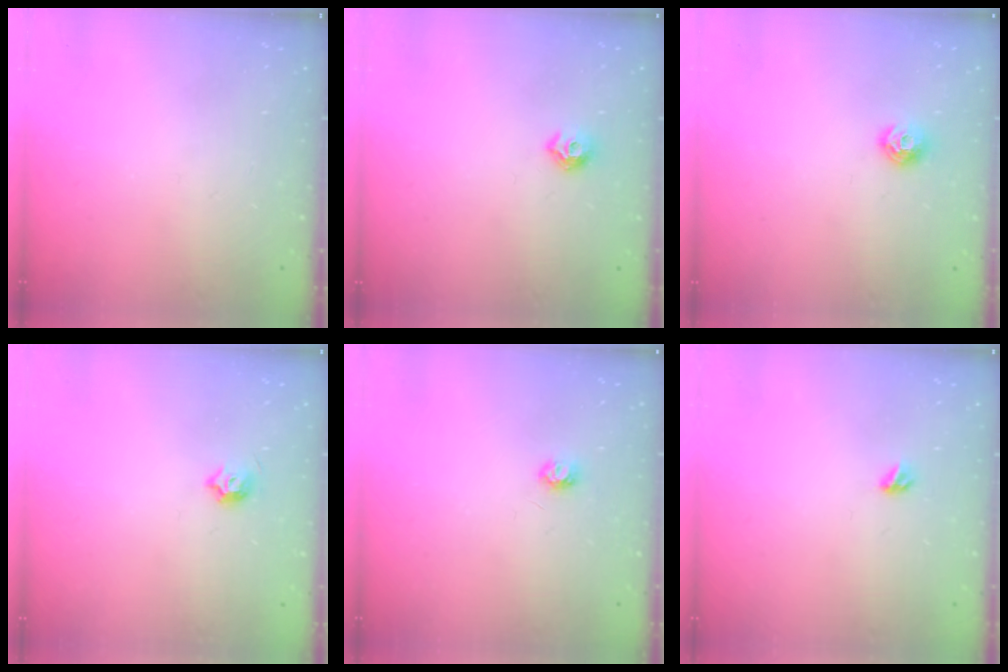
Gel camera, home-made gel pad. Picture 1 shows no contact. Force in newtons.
{"total": 6.9, "press": 6.8, "slide": 0.9}
{"total": 7.0, "press": 6.9, "slide": 0.9}
{"total": 4.7, "press": 4.6, "slide": 1.2}
{"total": 3.4, "press": 3.4, "slide": 0.3}
{"total": 3.5, "press": 3.4, "slide": 0.7}